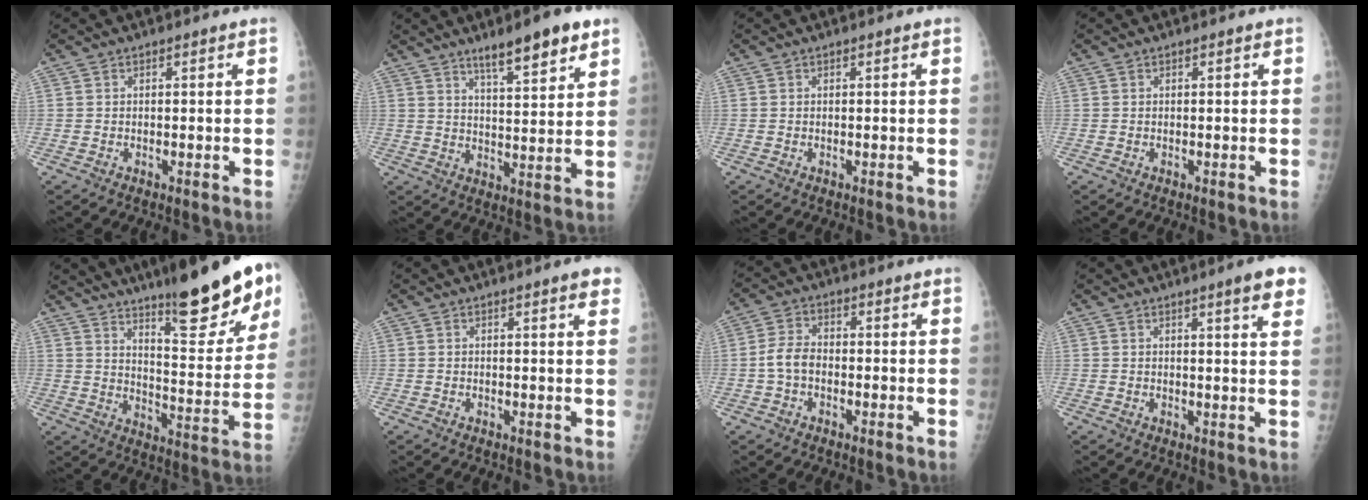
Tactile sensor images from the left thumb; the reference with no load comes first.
{"total": 10.4, "force": [7.0, 2.1, 7.4], "torque": [-0.098, -0.035, 0.108]}
{"total": 0.0}
{"total": 0.0}
{"total": 22.3, "force": [14.2, 4.9, 16.5], "torque": [-0.202, -0.071, 0.217]}
{"total": 2.7, "force": [1.6, 0.4, 2.1], "torque": [-0.023, -0.004, 0.017]}
{"total": 4.6, "force": [-1.0, 3.1, 3.2], "torque": [-0.061, 0.016, -0.024]}
{"total": 6.2, "force": [3.6, 0.5, 5.0], "torque": [-0.056, -0.012, 0.043]}